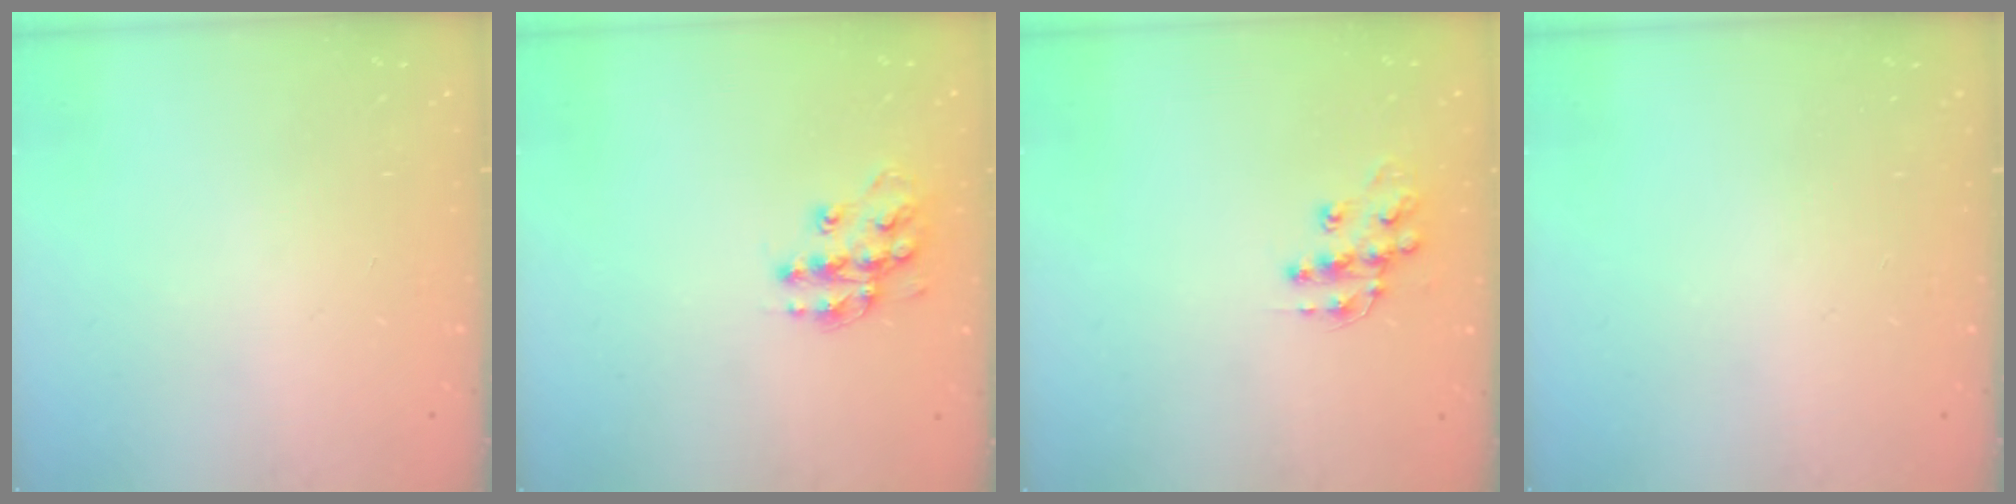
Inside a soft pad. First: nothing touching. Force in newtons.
{"total": 12.6, "press": 12.5, "slide": 0.9}
{"total": 10.6, "press": 10.6, "slide": 0.6}
{"total": 0.0}